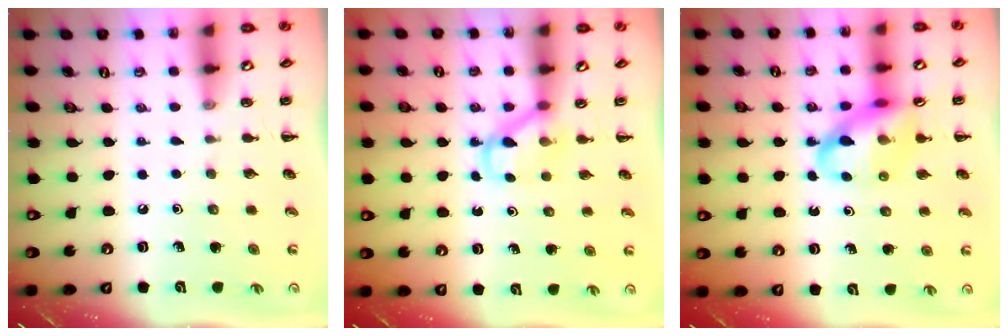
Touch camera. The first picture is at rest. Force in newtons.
{"total": 4.0, "press": 3.9, "slide": 1.0}
{"total": 13.4, "press": 12.8, "slide": 4.0}